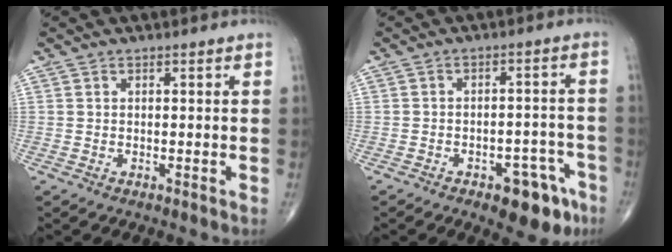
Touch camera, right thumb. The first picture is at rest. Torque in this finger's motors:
{"motor_torque": [1.36, 0.80, -0.05, -0.21, 0.19]}